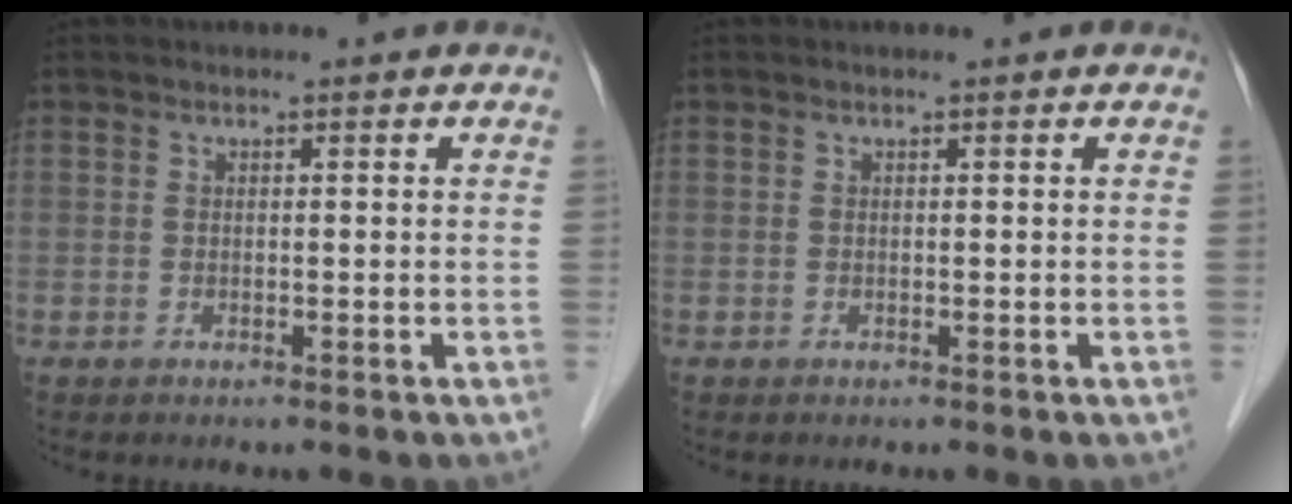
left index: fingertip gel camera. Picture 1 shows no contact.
{"total": 0.0}